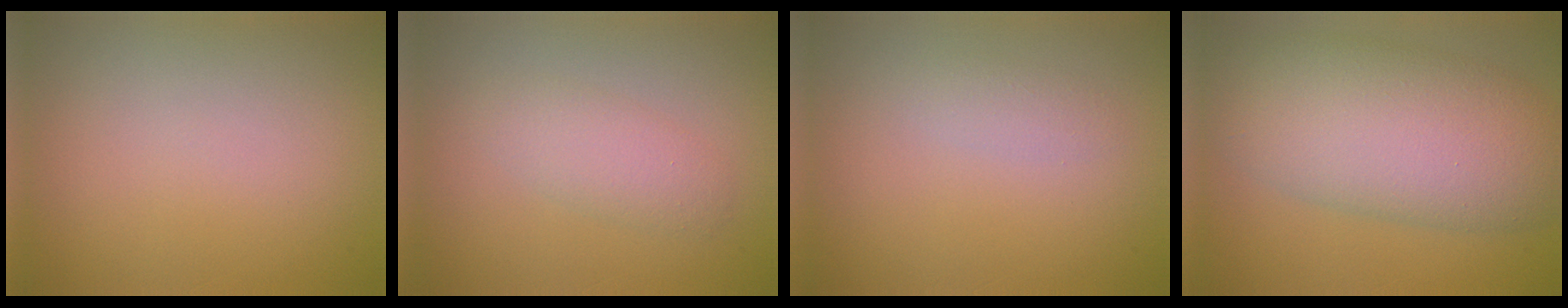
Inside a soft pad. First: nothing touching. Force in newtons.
{"total": 2.4, "press": 2.4, "slide": 0.1}
{"total": 1.1, "press": 1.1, "slide": 0.1}
{"total": 9.9, "press": 9.9, "slide": 0.4}